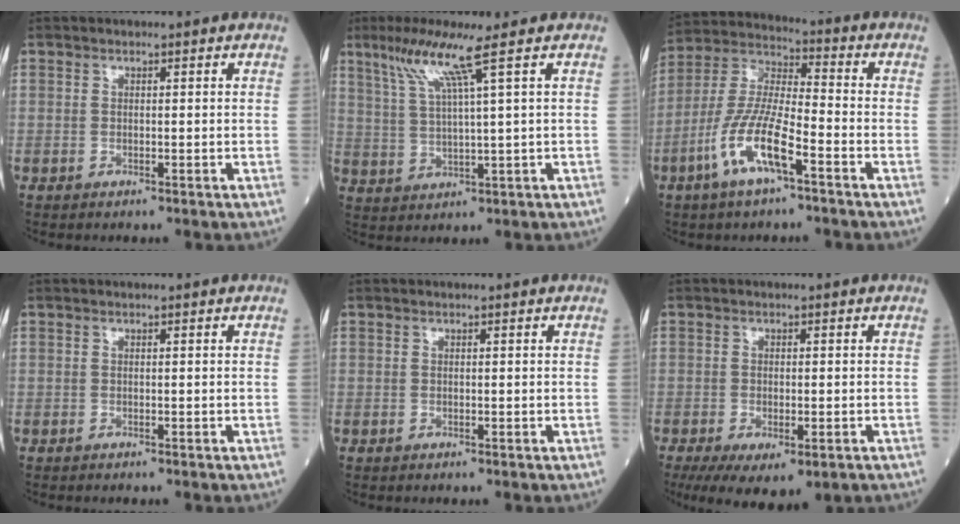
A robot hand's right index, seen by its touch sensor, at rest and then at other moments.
{"total": 7.2, "force": [4.1, -1.5, 5.7], "torque": [-0.120, 0.003, 0.084]}
{"total": 12.1, "force": [-5.5, 2.5, 10.5], "torque": [-0.220, -0.002, -0.110]}
{"total": 0.0}
{"total": 0.0}
{"total": 9.7, "force": [-5.4, 4.0, 7.0], "torque": [-0.121, -0.023, -0.079]}